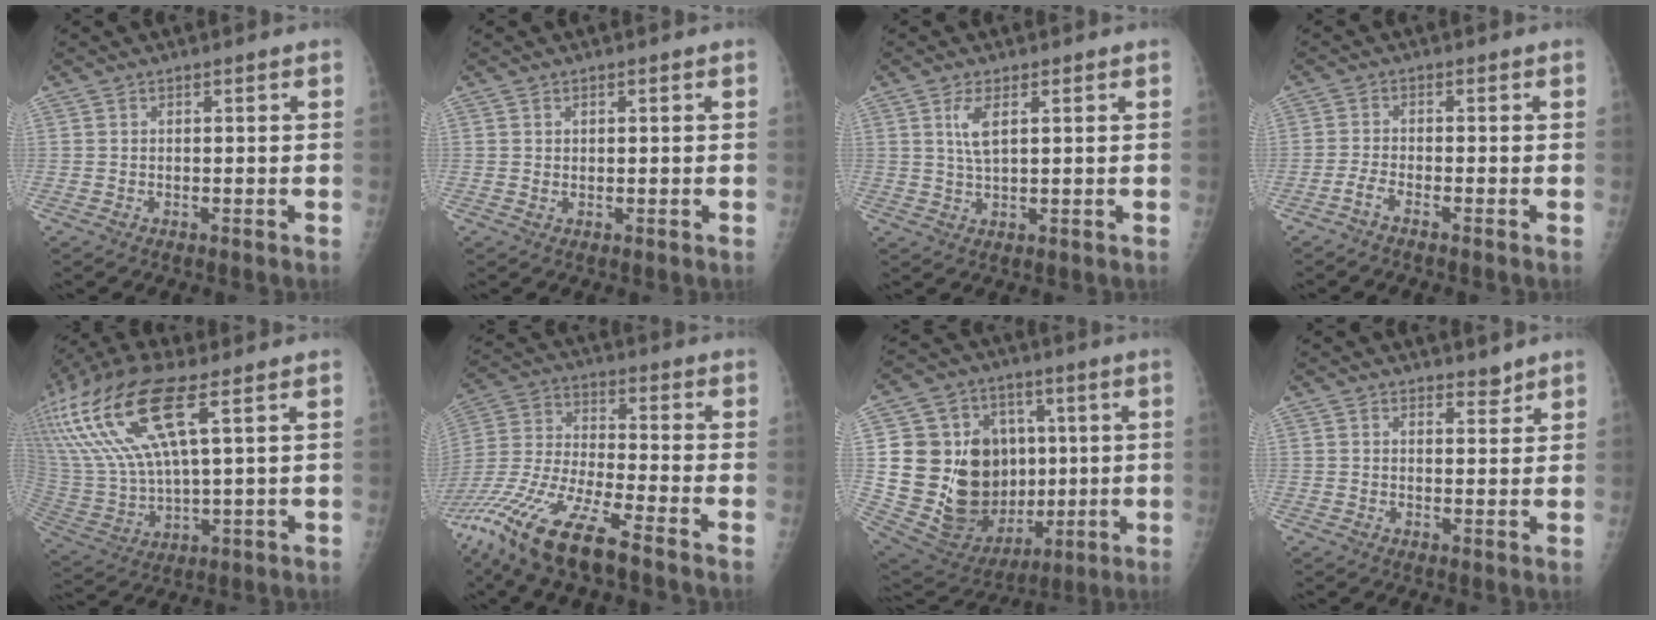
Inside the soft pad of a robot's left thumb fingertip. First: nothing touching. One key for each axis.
{"total": 0.6, "fx": 0.2, "fy": 0.5, "fz": 0.3, "tx": -0.003, "ty": -0.001, "tz": 0.004}
{"total": 3.9, "fx": 1.5, "fy": 1.3, "fz": 3.4, "tx": -0.071, "ty": -0.007, "tz": 0.032}
{"total": 2.1, "fx": -1.6, "fy": 0.2, "fz": 1.3, "tx": -0.038, "ty": 0.005, "tz": -0.039}
{"total": 21.6, "fx": 9.3, "fy": 6.9, "fz": 18.2, "tx": -0.423, "ty": -0.007, "tz": 0.189}
{"total": 18.4, "fx": -12.6, "fy": 3.3, "fz": 12.9, "tx": -0.308, "ty": 0.000, "tz": -0.247}
{"total": 25.5, "fx": 1.5, "fy": 19.5, "fz": 16.2, "tx": -0.265, "ty": 0.012, "tz": 0.056}
{"total": 2.3, "fx": 2.0, "fy": 0.9, "fz": 0.6, "tx": 0.005, "ty": -0.016, "tz": 0.028}